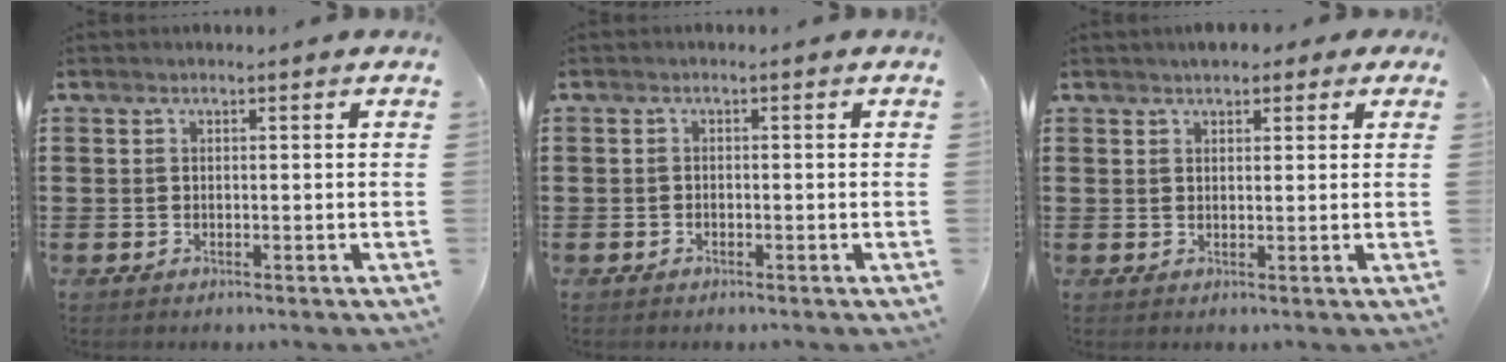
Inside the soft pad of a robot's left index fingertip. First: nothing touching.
{"total": 0.9, "force": [-0.8, 0.3, 0.0], "torque": [-0.004, 0.001, -0.017]}
{"total": 2.1, "force": [1.6, 1.1, 0.8], "torque": [-0.013, 0.005, 0.027]}